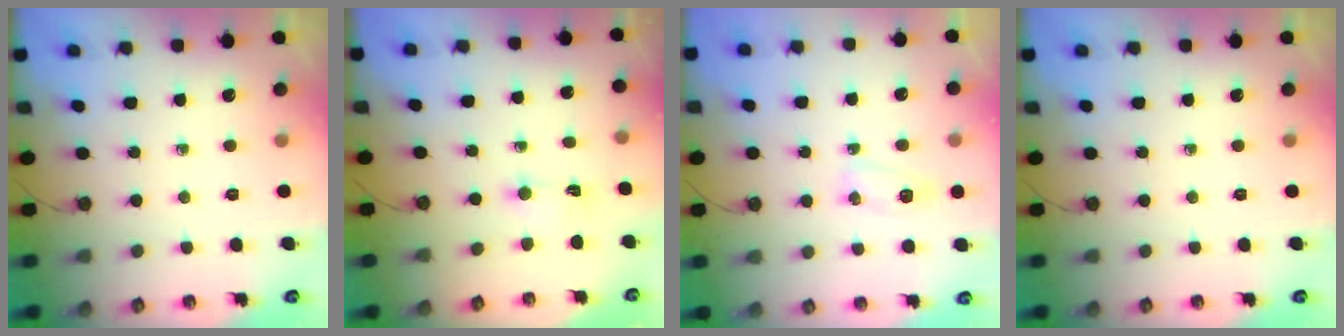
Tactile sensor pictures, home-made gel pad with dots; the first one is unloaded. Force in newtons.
{"total": 0.8, "press": 0.8, "slide": 0.2}
{"total": 10.9, "press": 6.2, "slide": 9.0}
{"total": 0.0}